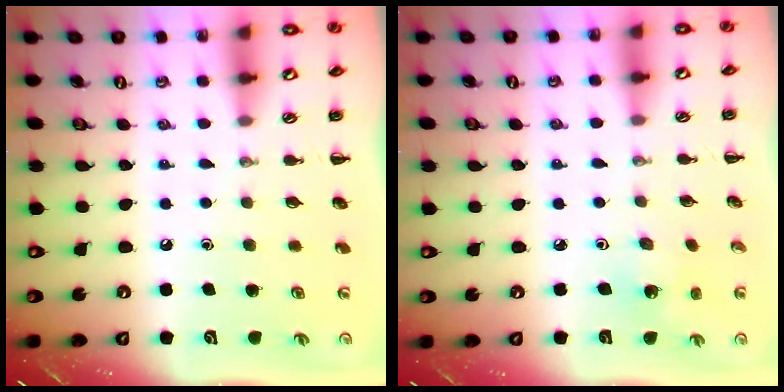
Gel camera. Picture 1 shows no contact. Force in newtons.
{"total": 1.9, "press": 1.8, "slide": 0.6}